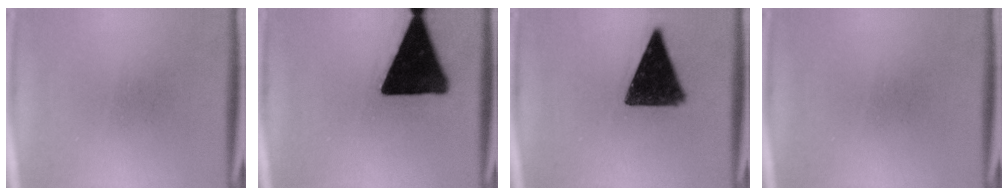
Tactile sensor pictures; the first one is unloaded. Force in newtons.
{"total": 19.8}
{"total": 14.3}
{"total": 0.0}